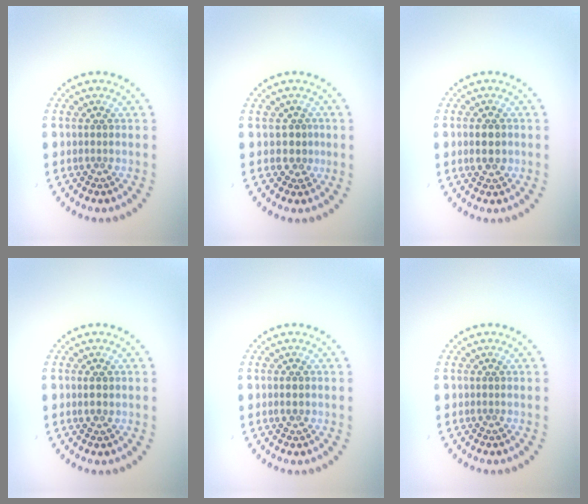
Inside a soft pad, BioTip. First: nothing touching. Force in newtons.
{"total": 1.7, "press": 1.3, "slide": 1.1}
{"total": 2.5, "press": 2.5, "slide": 0.0}
{"total": 1.1, "press": 1.0, "slide": 0.3}
{"total": 0.9, "press": 0.9, "slide": 0.1}
{"total": 0.0}